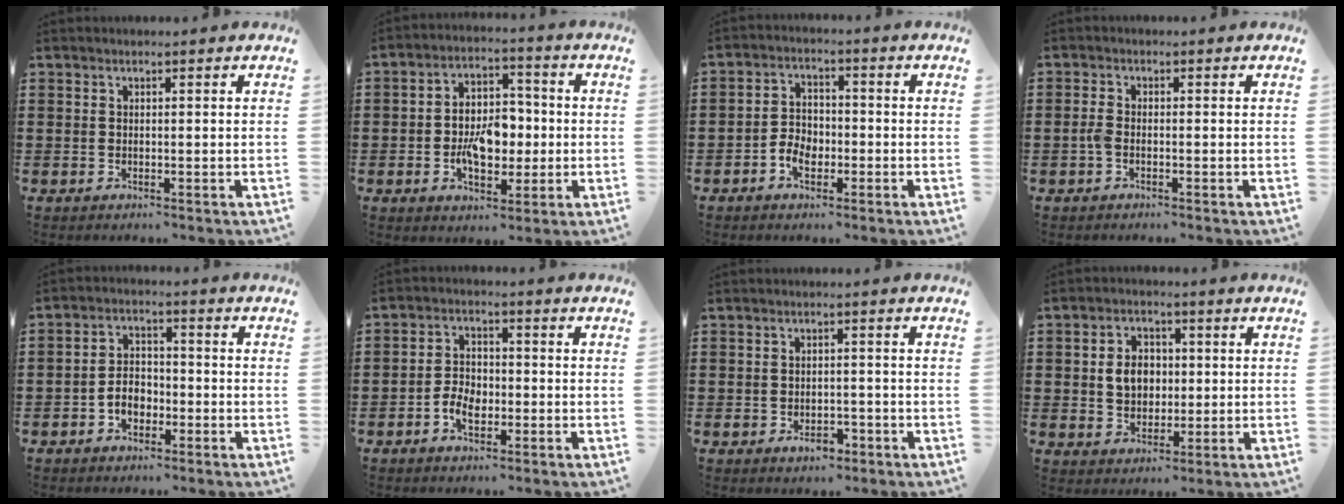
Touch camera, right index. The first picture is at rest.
{"total": 7.3, "force": [-1.2, 4.7, 5.4], "torque": [-0.098, 0.003, -0.028]}
{"total": 3.8, "force": [-2.0, 2.6, 2.1], "torque": [-0.051, 0.000, -0.040]}
{"total": 1.4, "force": [-0.6, 0.6, 1.1], "torque": [-0.029, -0.002, -0.013]}
{"total": 4.1, "force": [-1.8, 2.7, 2.6], "torque": [-0.052, 0.004, -0.034]}
{"total": 4.1, "force": [-1.8, 2.5, 2.7], "torque": [-0.059, 0.000, -0.036]}
{"total": 3.0, "force": [-1.4, 1.8, 1.9], "torque": [-0.043, -0.002, -0.028]}
{"total": 5.3, "force": [0.2, 4.2, 3.2], "torque": [-0.072, 0.009, -0.003]}